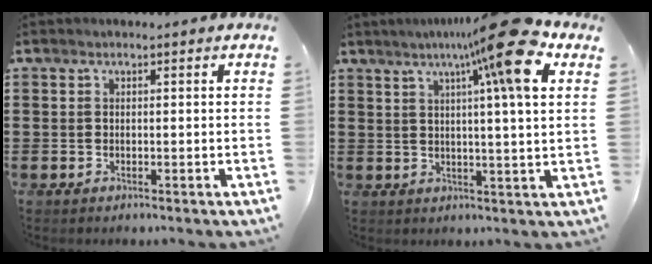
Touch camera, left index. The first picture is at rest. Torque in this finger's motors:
{"motor_torque": [1.07, -1.07, 0.60, 0.21]}